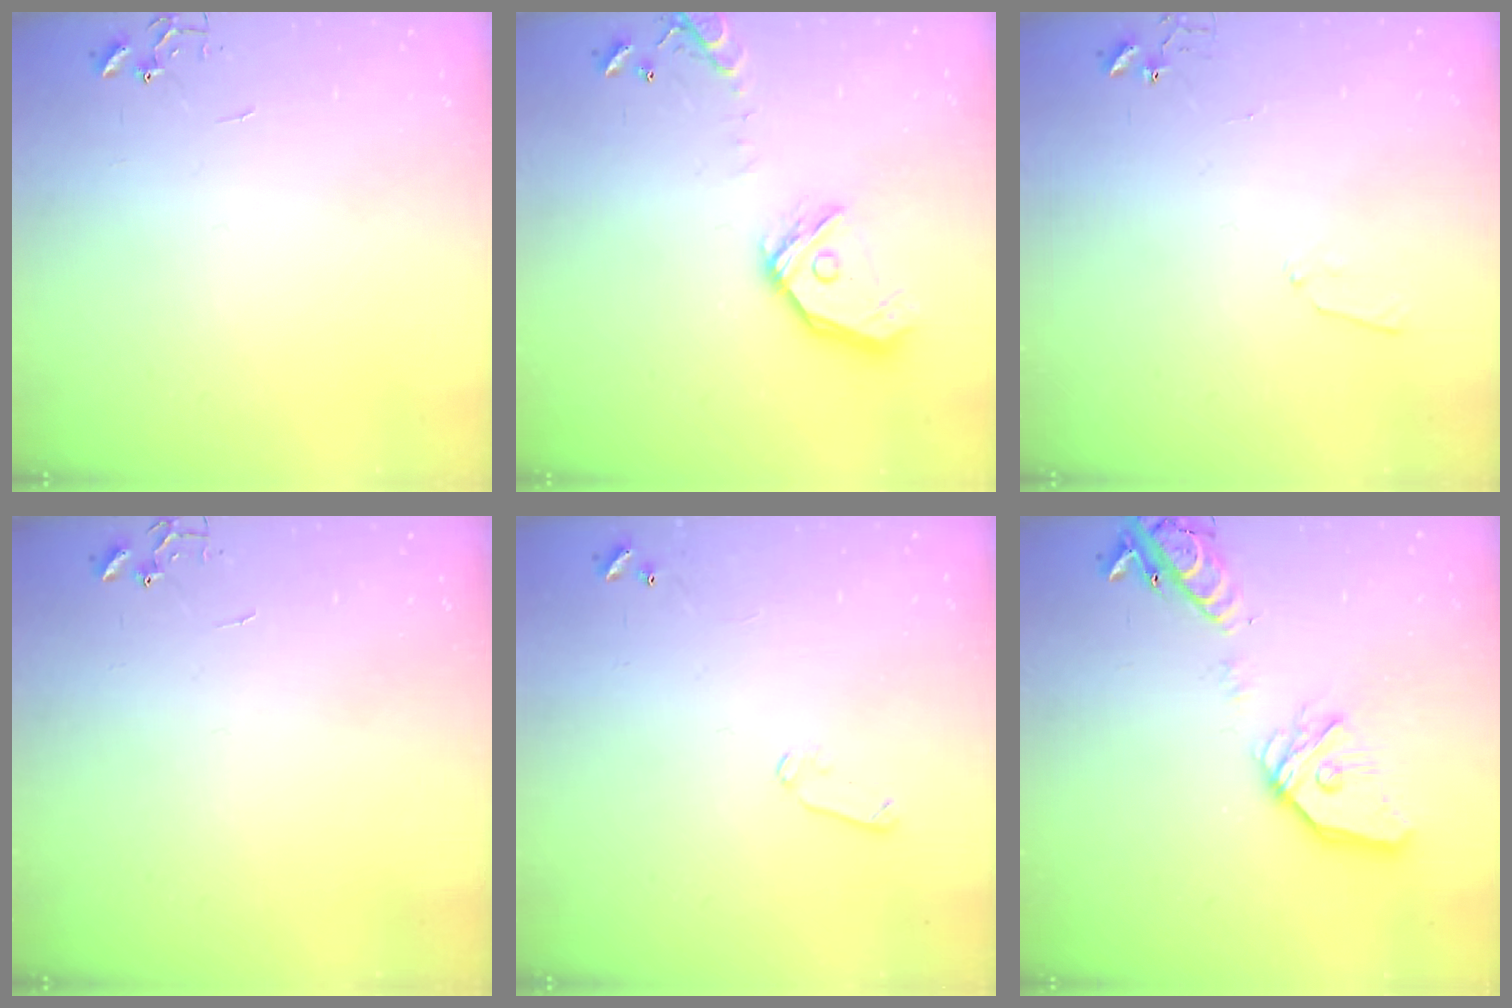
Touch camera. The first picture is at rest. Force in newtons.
{"total": 16.5, "press": 16.3, "slide": 2.4}
{"total": 5.0, "press": 5.0, "slide": 0.7}
{"total": 0.0}
{"total": 5.2, "press": 5.1, "slide": 1.0}
{"total": 18.6, "press": 18.3, "slide": 3.1}